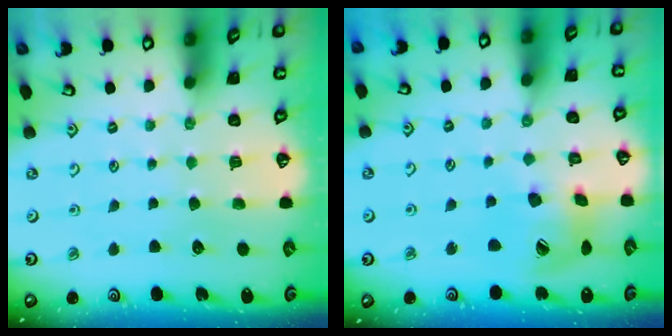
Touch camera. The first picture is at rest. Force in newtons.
{"total": 13.6, "press": 13.5, "slide": 1.6}